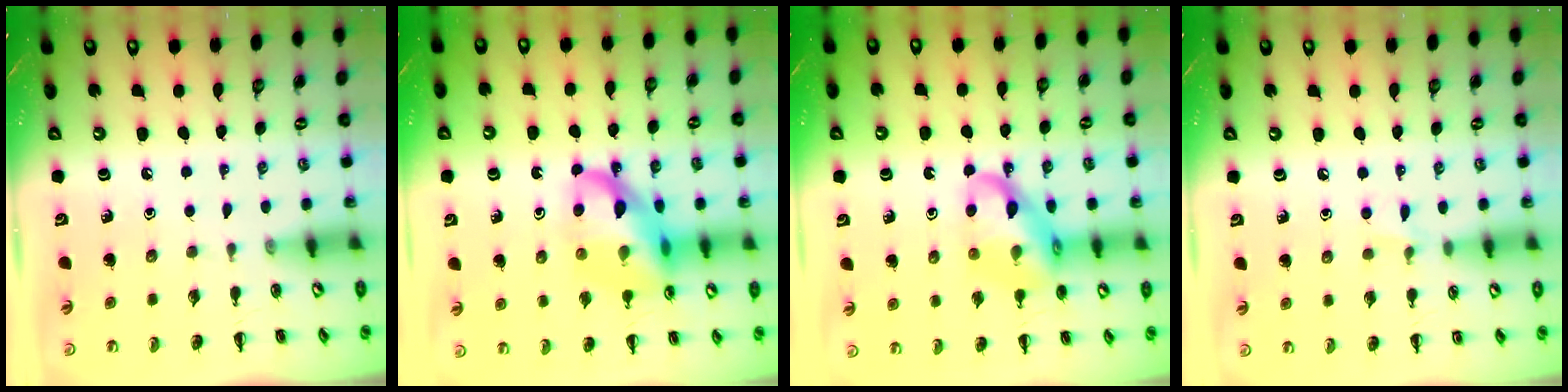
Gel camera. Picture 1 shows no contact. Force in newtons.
{"total": 17.0, "press": 16.7, "slide": 3.3}
{"total": 16.6, "press": 16.3, "slide": 3.1}
{"total": 3.6, "press": 3.5, "slide": 1.1}